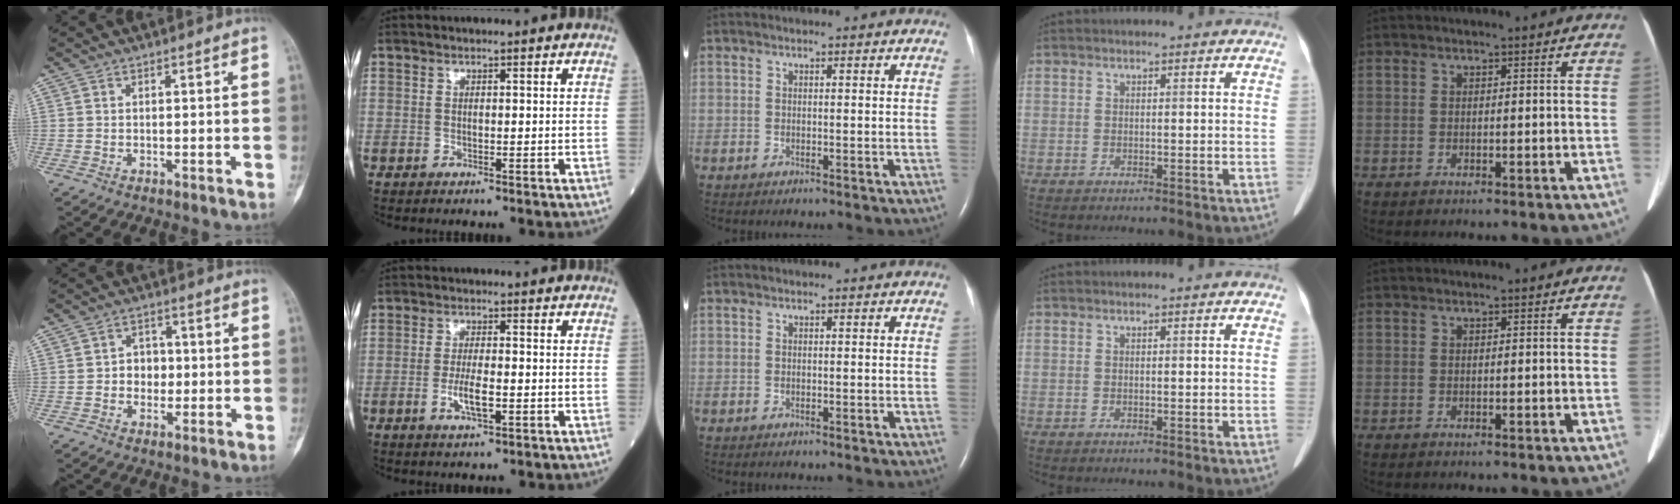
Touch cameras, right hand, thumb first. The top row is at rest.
{"thumb": {"total": 4.5, "force": [-0.2, 3.8, 2.4], "torque": [-0.004, 0.009, -0.010]}, "index": {"total": 4.4, "force": [-1.4, 0.9, 4.1], "torque": [-0.082, -0.003, -0.024]}}